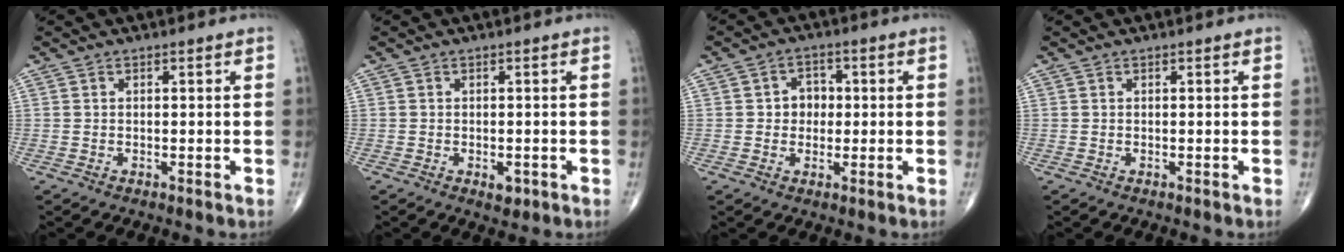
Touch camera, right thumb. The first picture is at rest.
{"total": 2.0, "force": [-0.8, 1.2, 1.5], "torque": [-0.012, 0.001, -0.008]}
{"total": 4.3, "force": [0.2, 3.6, 2.2], "torque": [-0.006, 0.007, -0.003]}
{"total": 0.0}